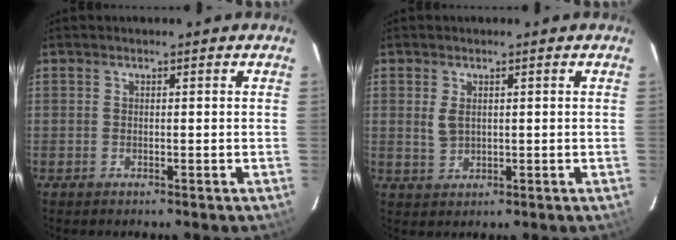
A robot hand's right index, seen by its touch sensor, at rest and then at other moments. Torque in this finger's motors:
{"motor_torque": [0.05, 0.02, 0.02, 0.01]}